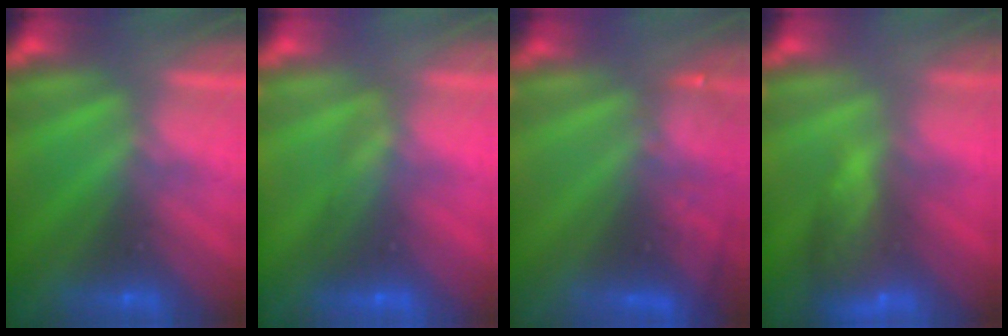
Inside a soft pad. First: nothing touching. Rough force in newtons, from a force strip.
{"total": 1.6}
{"total": 2.9}
{"total": 7.3}